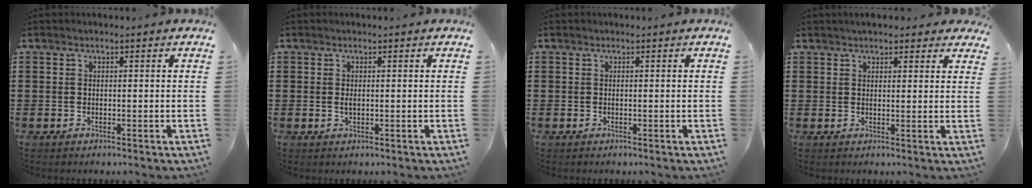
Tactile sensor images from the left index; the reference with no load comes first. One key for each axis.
{"total": 0.8, "fx": 0.1, "fy": 0.3, "fz": 0.8, "tx": -0.016, "ty": 0.001, "tz": 0.000}
{"total": 0.0}
{"total": 2.9, "fx": 2.7, "fy": 0.7, "fz": 0.8, "tx": -0.022, "ty": 0.001, "tz": 0.049}